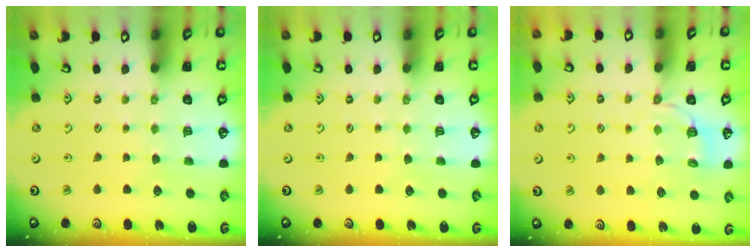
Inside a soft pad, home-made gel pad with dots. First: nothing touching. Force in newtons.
{"total": 0.0}
{"total": 3.8, "press": 3.3, "slide": 2.0}